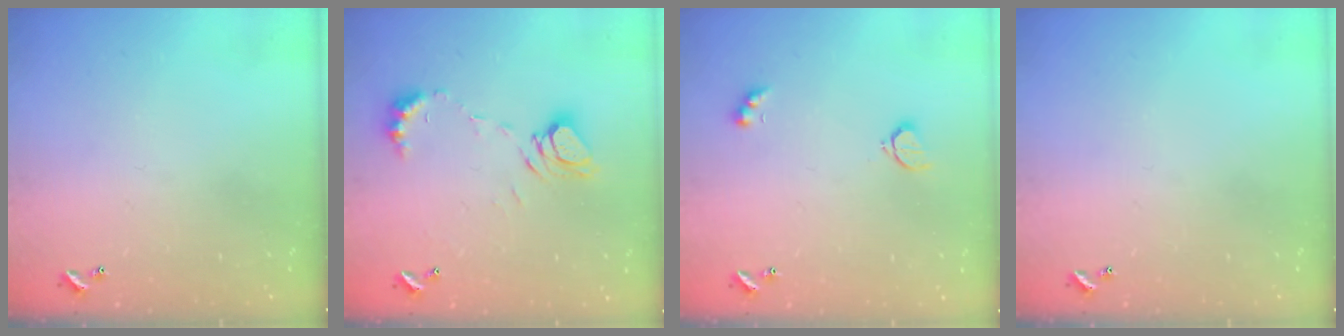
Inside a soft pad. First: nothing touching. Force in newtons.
{"total": 8.4, "press": 8.4, "slide": 1.0}
{"total": 2.6, "press": 2.5, "slide": 0.5}
{"total": 0.0}